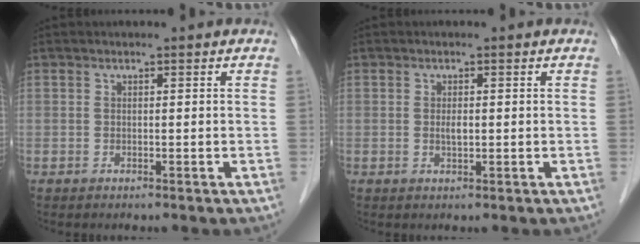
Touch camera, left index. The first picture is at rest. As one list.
[{"total": 1.4, "force": [0.0, 0.5, 1.3], "torque": [-0.024, 0.000, 0.001]}]